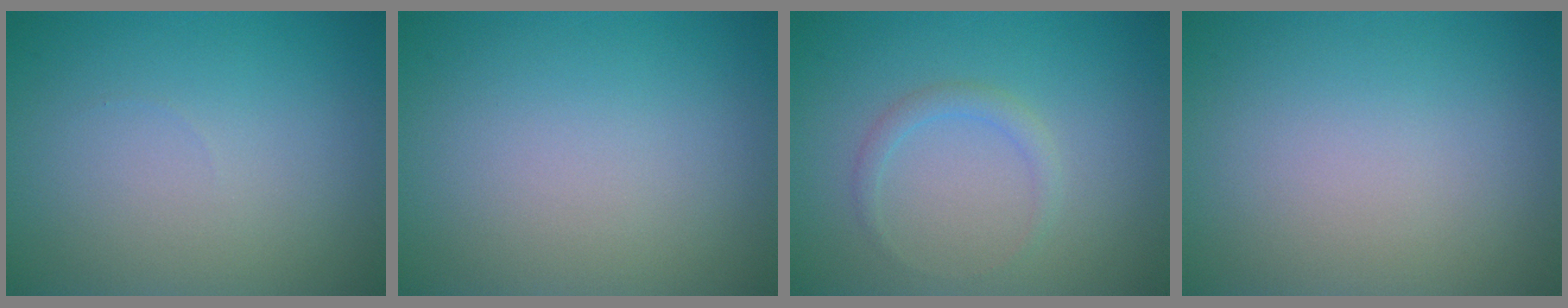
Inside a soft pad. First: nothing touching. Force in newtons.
{"total": 0.0}
{"total": 1.3, "press": 1.3, "slide": 0.1}
{"total": 0.0}